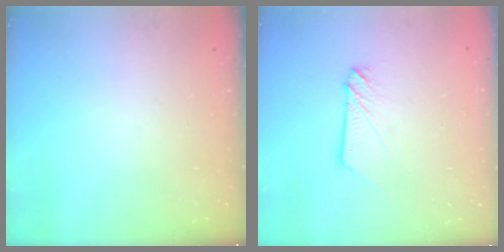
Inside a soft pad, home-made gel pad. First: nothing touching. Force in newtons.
{"total": 3.0, "press": 3.0, "slide": 0.2}